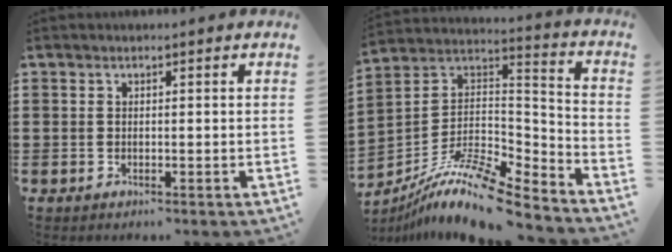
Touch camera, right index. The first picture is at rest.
{"total": 12.2, "force": [-9.8, 2.1, 7.0], "torque": [-0.136, 0.010, -0.191]}